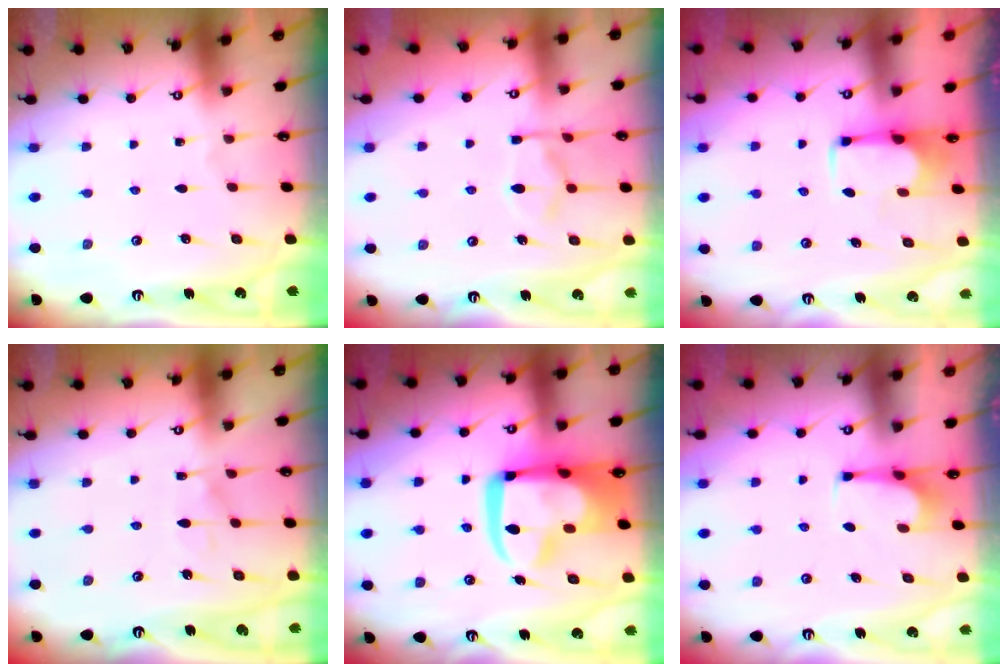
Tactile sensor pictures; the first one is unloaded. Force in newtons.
{"total": 7.3, "press": 7.1, "slide": 1.6}
{"total": 1.8, "press": 1.6, "slide": 0.7}
{"total": 6.3, "press": 6.3, "slide": 0.5}
{"total": 19.3, "press": 19.1, "slide": 2.3}
{"total": 0.7, "press": 0.7, "slide": 0.3}